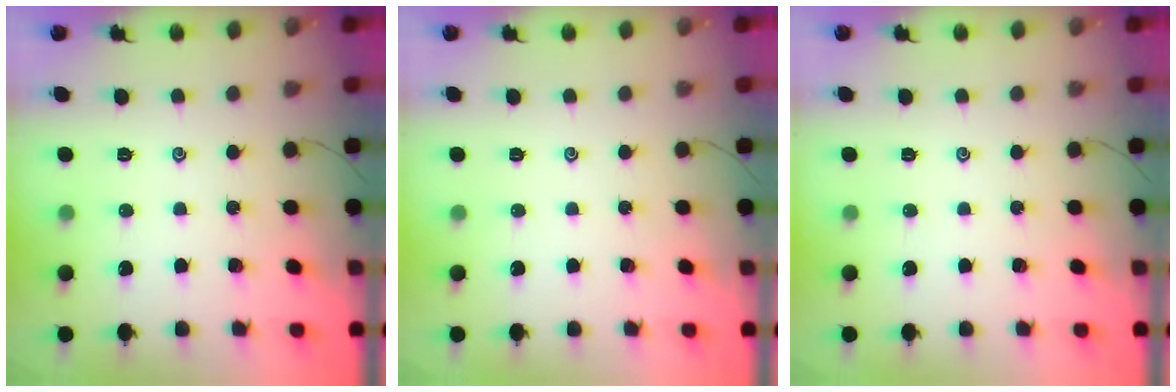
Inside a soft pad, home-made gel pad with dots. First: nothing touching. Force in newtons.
{"total": 0.0}
{"total": 0.0}